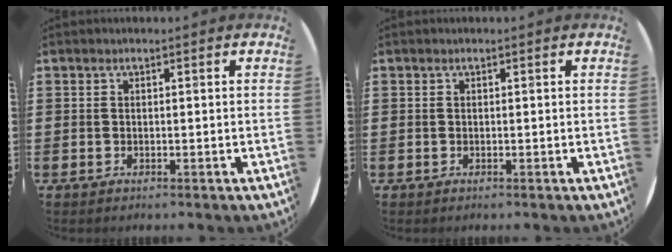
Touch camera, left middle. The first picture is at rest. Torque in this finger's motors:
{"motor_torque": [-0.08, -0.01, 0.01, 0.00]}